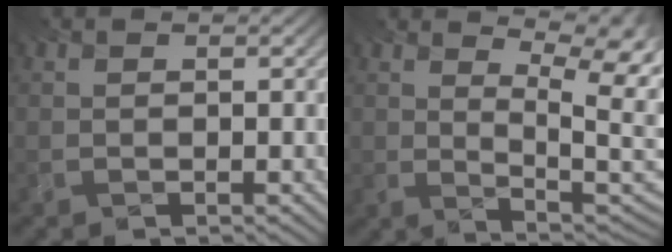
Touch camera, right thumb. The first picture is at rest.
{"total": 11.4, "force": [5.8, 4.0, 8.9], "torque": [-0.169, 0.019, 0.087]}